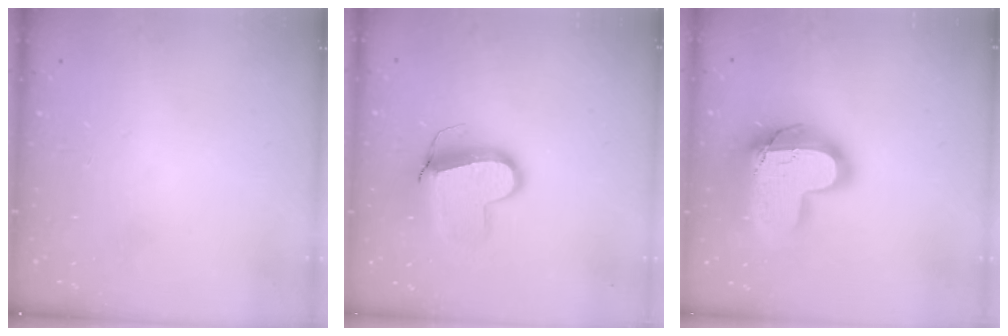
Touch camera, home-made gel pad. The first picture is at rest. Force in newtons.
{"total": 10.7, "press": 10.6, "slide": 1.3}
{"total": 18.9, "press": 18.8, "slide": 1.5}